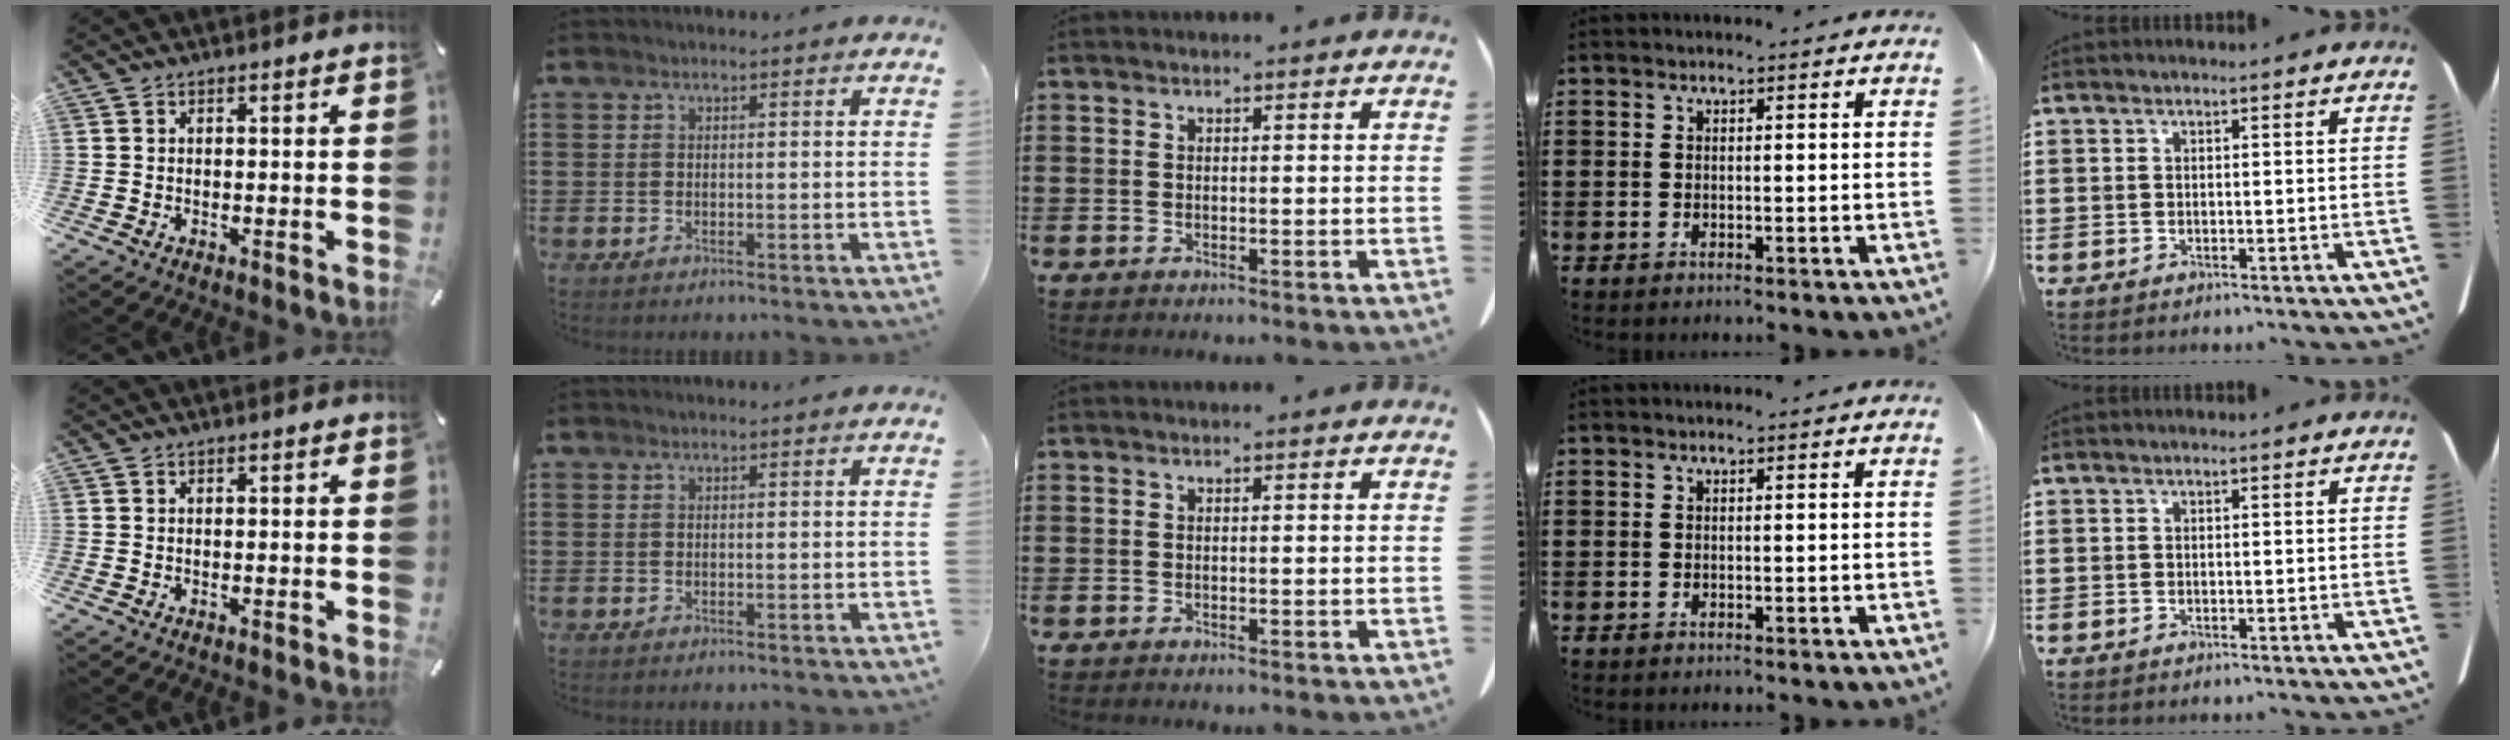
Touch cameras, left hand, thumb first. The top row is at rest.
{}